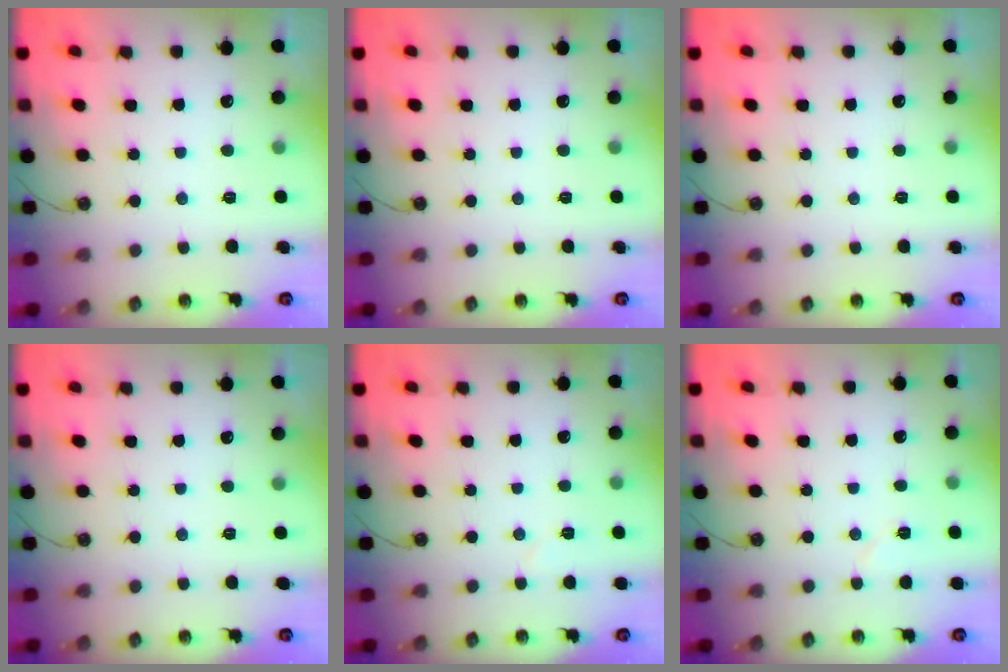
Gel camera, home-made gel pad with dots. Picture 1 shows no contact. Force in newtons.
{"total": 0.0}
{"total": 0.0}
{"total": 0.0}
{"total": 4.3, "press": 3.7, "slide": 2.1}
{"total": 4.6, "press": 4.3, "slide": 1.7}